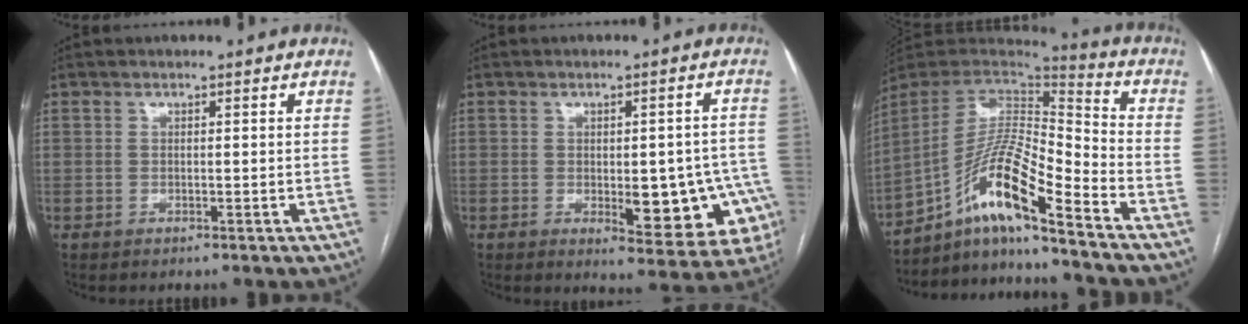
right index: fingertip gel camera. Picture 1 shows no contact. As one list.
[{"total": 12.4, "force": [-3.3, 4.8, 11.0], "torque": [-0.099, 0.015, -0.027]}, {"total": 14.9, "force": [-9.9, 0.6, 11.1], "torque": [-0.210, 0.013, -0.175]}]